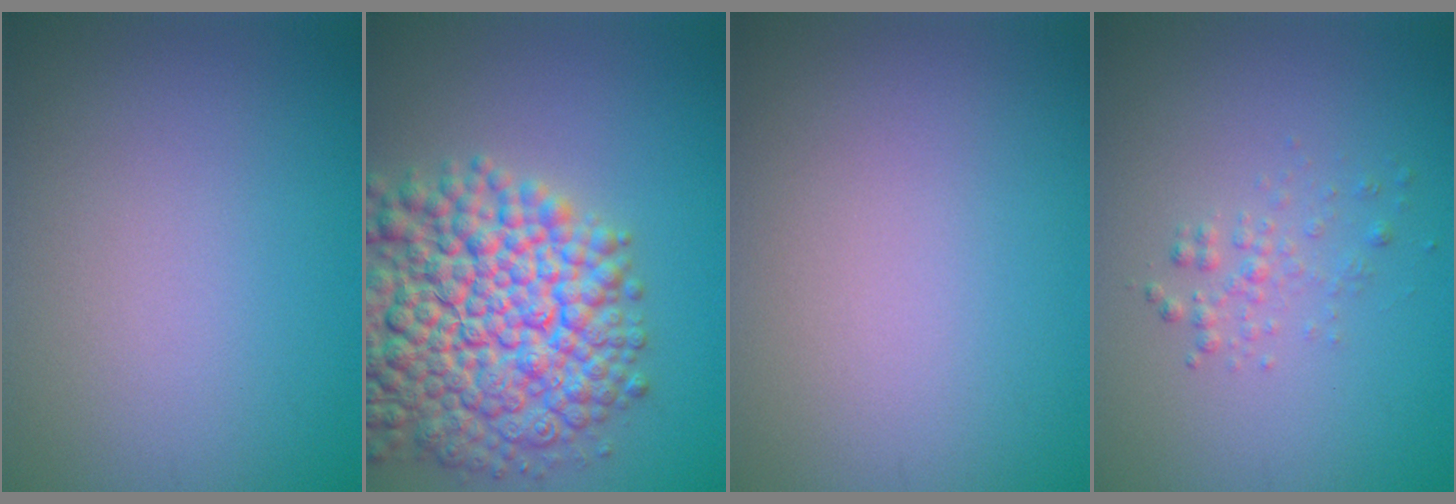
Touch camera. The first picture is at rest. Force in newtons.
{"total": 12.1, "press": 12.1, "slide": 0.5}
{"total": 0.0}
{"total": 1.4, "press": 1.4, "slide": 0.0}